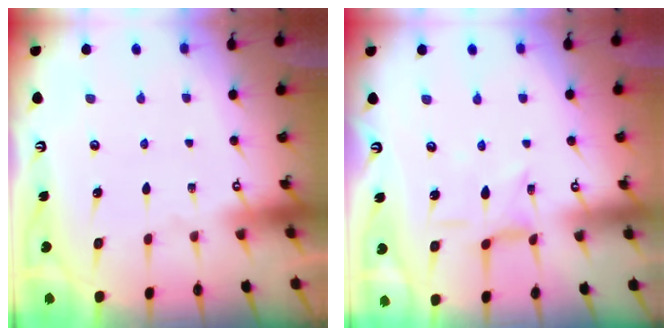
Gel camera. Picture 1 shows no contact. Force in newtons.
{"total": 2.9, "press": 2.9, "slide": 0.3}